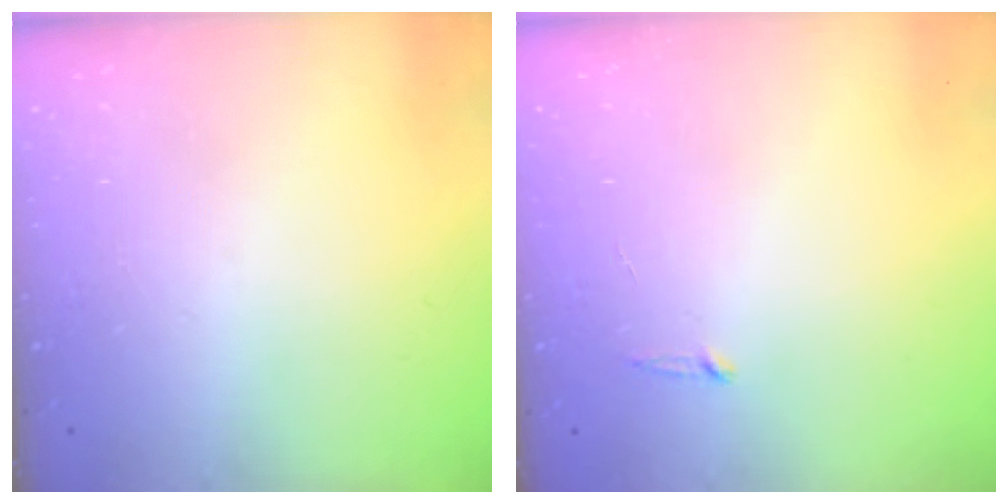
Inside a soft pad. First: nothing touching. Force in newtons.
{"total": 2.5, "press": 2.5, "slide": 0.2}